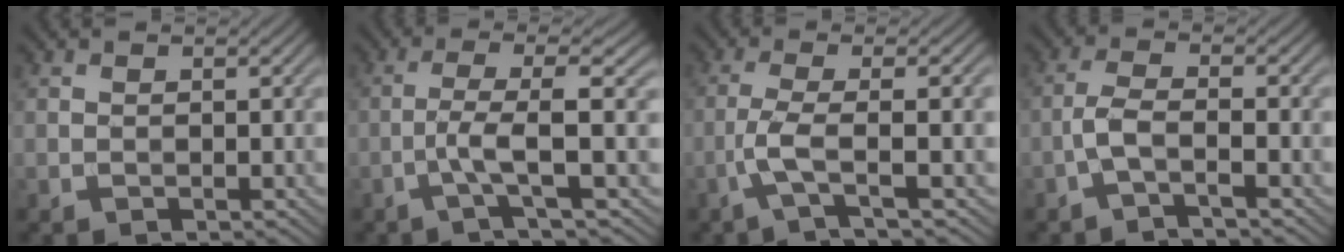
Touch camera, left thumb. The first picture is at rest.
{"total": 4.7, "force": [-1.1, 0.2, 4.6], "torque": [-0.082, 0.015, -0.040]}
{"total": 5.0, "force": [-1.6, 0.6, 4.7], "torque": [-0.084, 0.009, -0.052]}
{"total": 3.2, "force": [-1.7, 0.5, 2.6], "torque": [-0.057, 0.008, -0.048]}